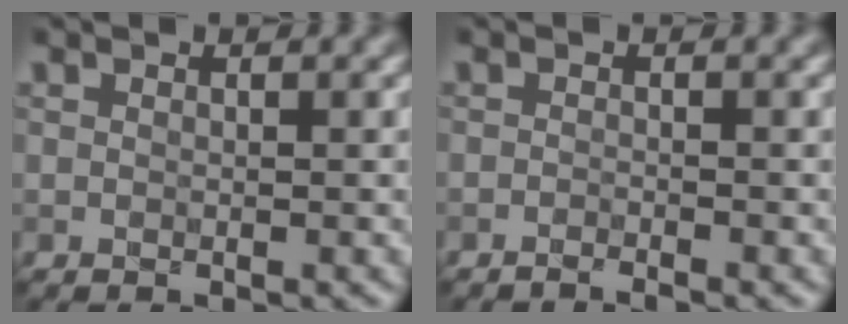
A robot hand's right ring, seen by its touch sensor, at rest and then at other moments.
{"total": 1.3, "force": [-1.2, 0.0, 0.6], "torque": [-0.012, 0.001, -0.026]}